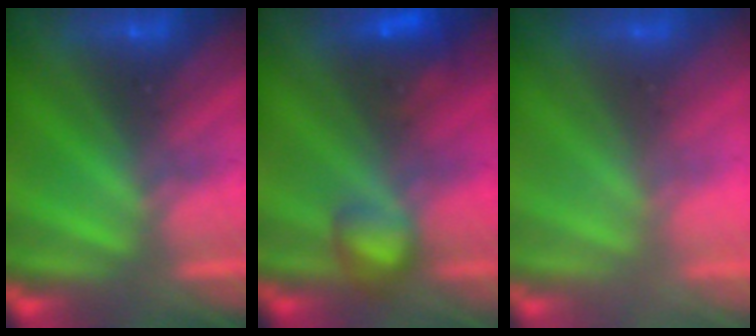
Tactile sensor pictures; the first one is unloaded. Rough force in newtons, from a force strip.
{"total": 5.9}
{"total": 2.7}